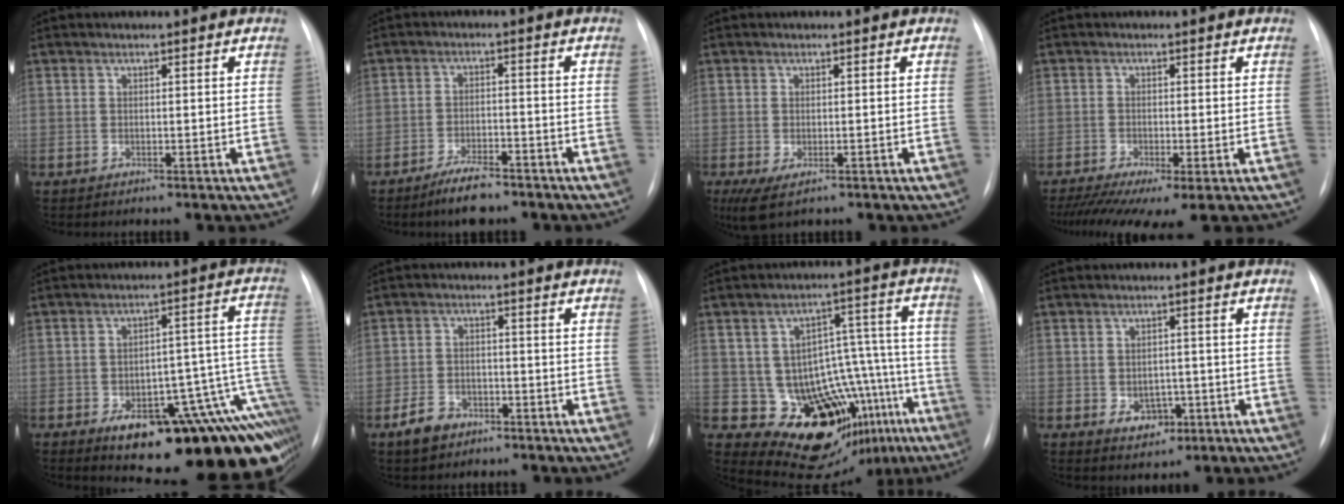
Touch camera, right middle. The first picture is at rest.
{"total": 5.6, "force": [-4.5, 1.4, 3.1], "torque": [-0.063, -0.005, -0.077]}
{"total": 5.0, "force": [-2.8, 2.2, 3.6], "torque": [-0.066, -0.014, -0.043]}
{"total": 8.7, "force": [-5.3, 2.0, 6.6], "torque": [-0.121, -0.018, -0.090]}
{"total": 23.5, "force": [-13.6, 7.5, 17.6], "torque": [-0.098, 0.043, -0.162]}
{"total": 5.0, "force": [-3.3, 3.2, 2.1], "torque": [-0.049, 0.002, -0.053]}
{"total": 19.1, "force": [-9.6, 10.1, 13.1], "torque": [-0.133, 0.065, -0.123]}
{"total": 4.1, "force": [-1.4, 3.0, 2.3], "torque": [-0.026, 0.007, -0.009]}